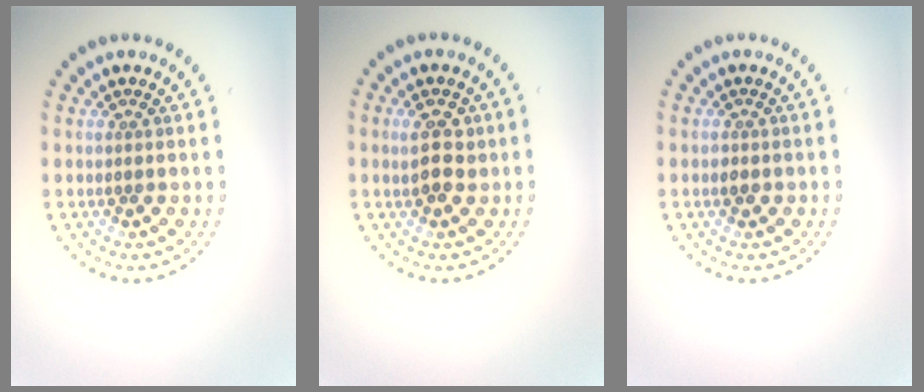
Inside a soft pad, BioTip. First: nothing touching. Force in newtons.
{"total": 2.6, "press": 2.6, "slide": 0.2}
{"total": 0.7, "press": 0.7, "slide": 0.1}